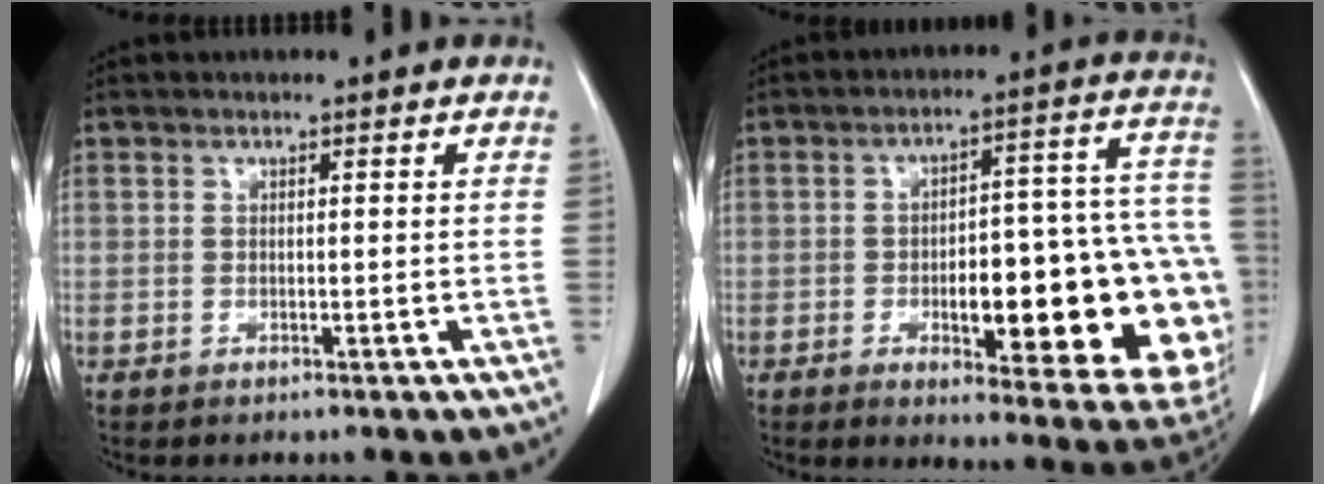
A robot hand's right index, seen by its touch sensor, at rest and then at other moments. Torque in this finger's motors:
{"motor_torque": [1.94, -0.19, 0.60, 0.11]}